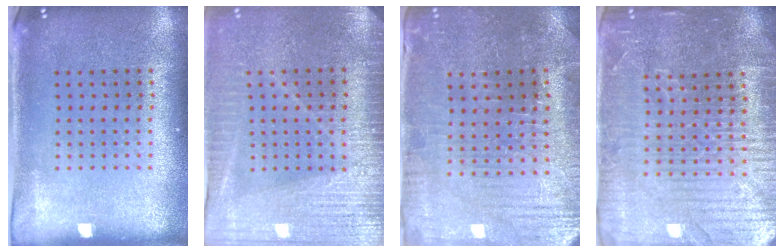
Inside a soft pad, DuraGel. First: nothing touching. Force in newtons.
{"total": 3.6, "press": 3.2, "slide": 1.6}
{"total": 1.3, "press": 1.2, "slide": 0.4}
{"total": 4.8, "press": 4.5, "slide": 1.7}